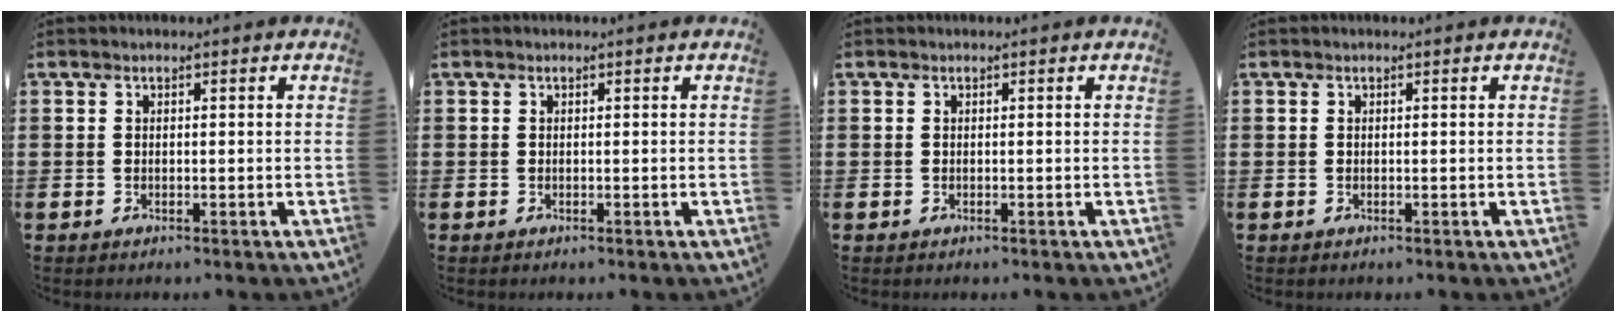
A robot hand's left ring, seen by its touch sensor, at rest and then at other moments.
{"total": 0.0}
{"total": 0.0}
{"total": 0.0}